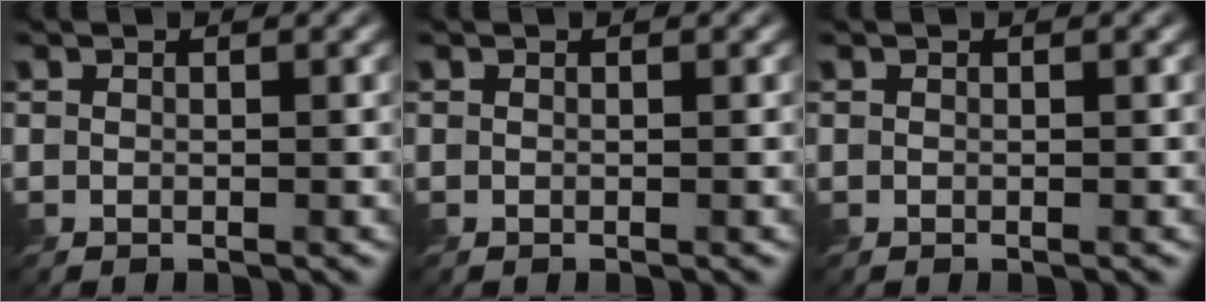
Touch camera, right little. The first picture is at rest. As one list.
[{"total": 0.0}, {"total": 0.0}]